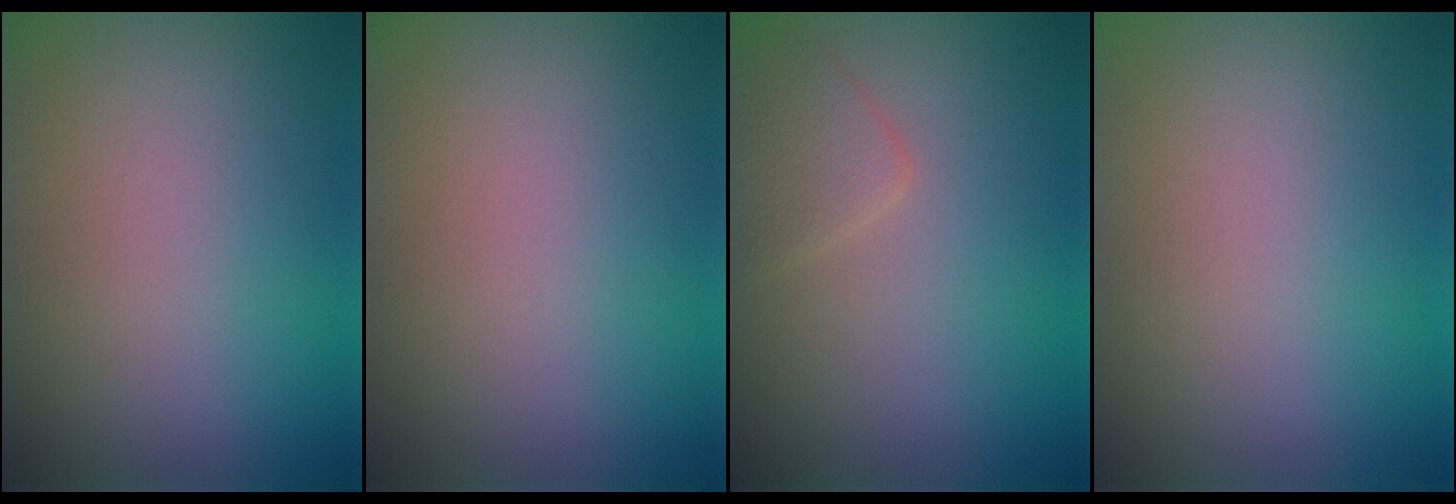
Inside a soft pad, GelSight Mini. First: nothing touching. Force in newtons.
{"total": 0.0}
{"total": 2.0, "press": 2.0, "slide": 0.0}
{"total": 0.0}